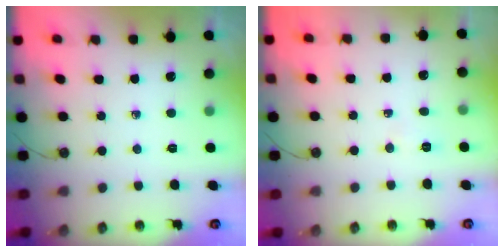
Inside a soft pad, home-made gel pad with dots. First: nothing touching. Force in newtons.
{"total": 2.8, "press": 2.6, "slide": 0.9}